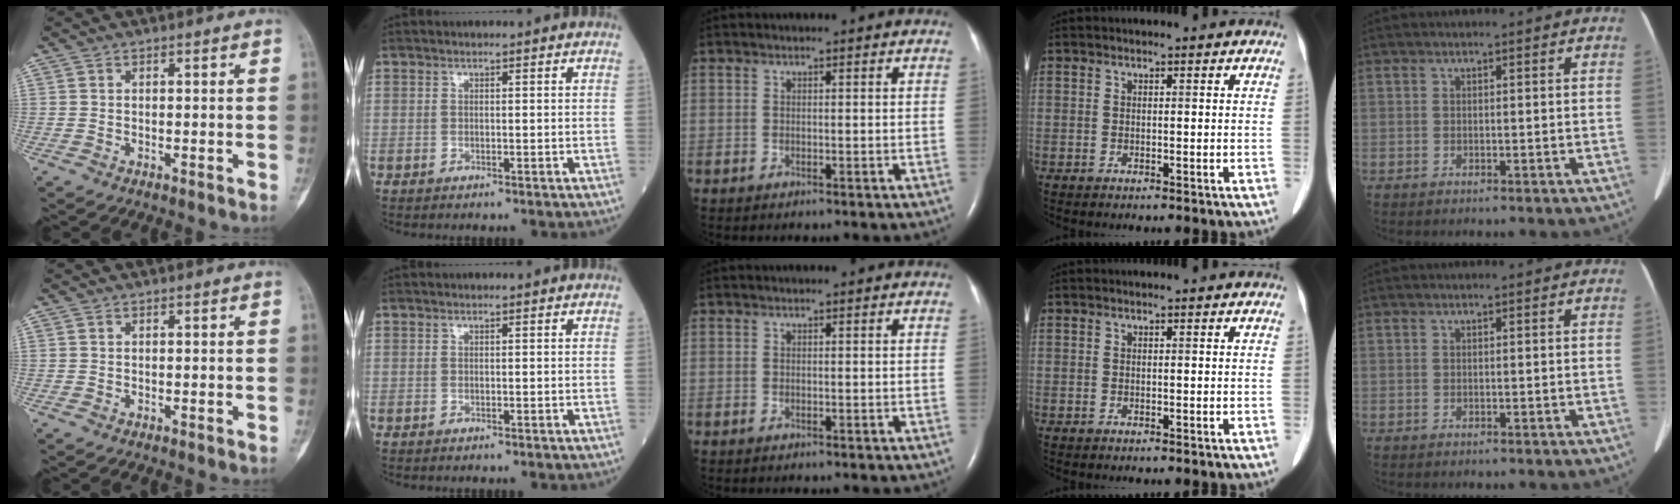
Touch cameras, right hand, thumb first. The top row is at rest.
{}